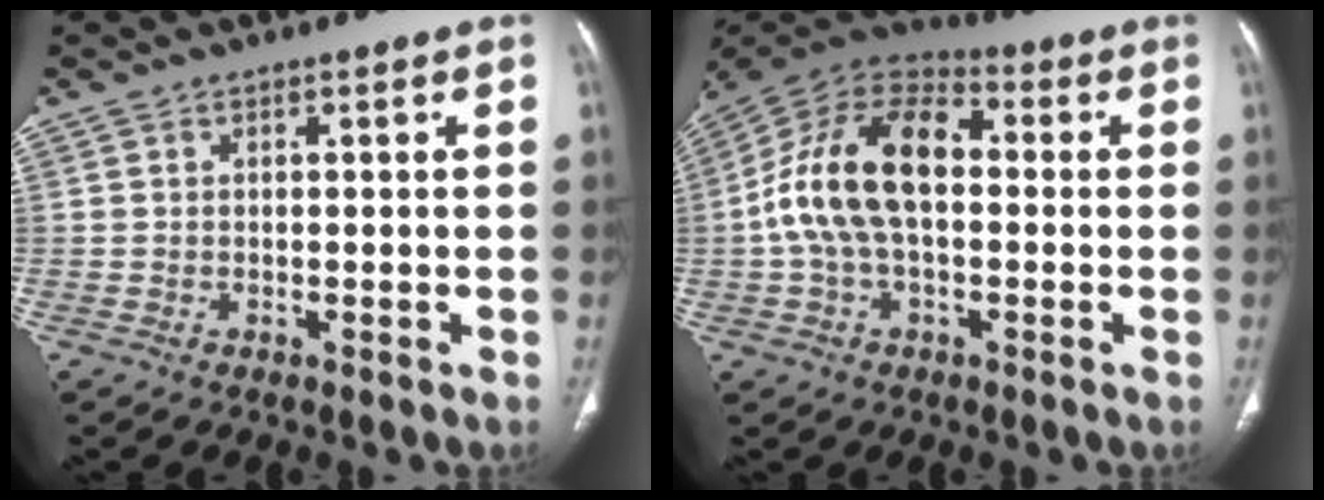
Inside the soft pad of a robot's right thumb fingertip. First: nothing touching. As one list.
[{"total": 17.2, "force": [0.2, 10.1, 13.9], "torque": [-0.261, 0.040, -0.006]}]